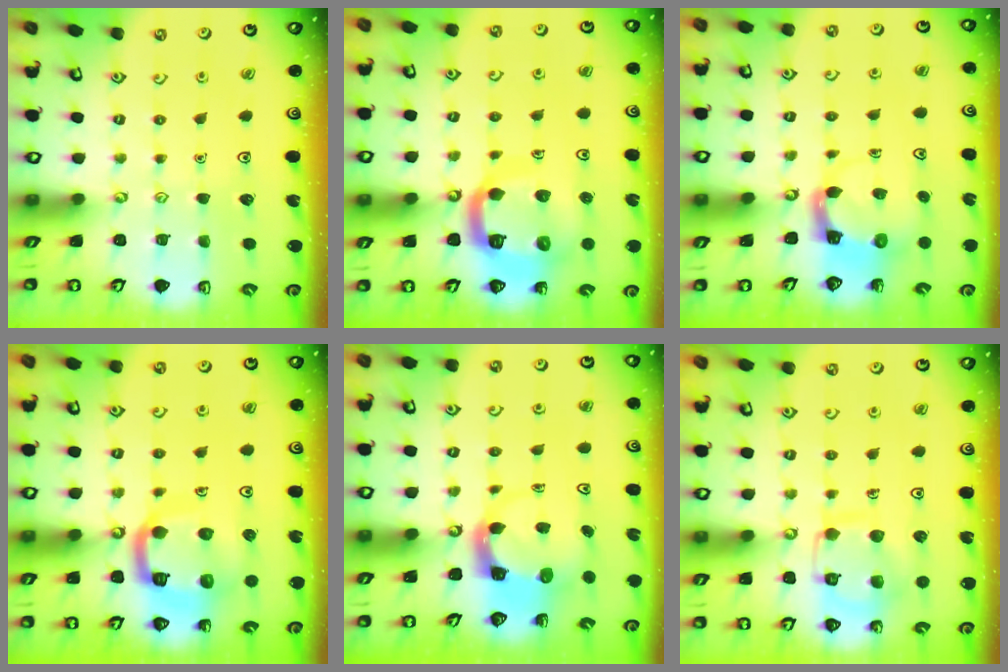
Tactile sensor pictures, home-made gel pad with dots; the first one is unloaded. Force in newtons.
{"total": 12.7, "press": 12.6, "slide": 1.3}
{"total": 3.7, "press": 3.6, "slide": 0.5}
{"total": 13.5, "press": 13.5, "slide": 1.5}
{"total": 3.7, "press": 3.7, "slide": 0.5}
{"total": 10.7, "press": 10.7, "slide": 0.5}